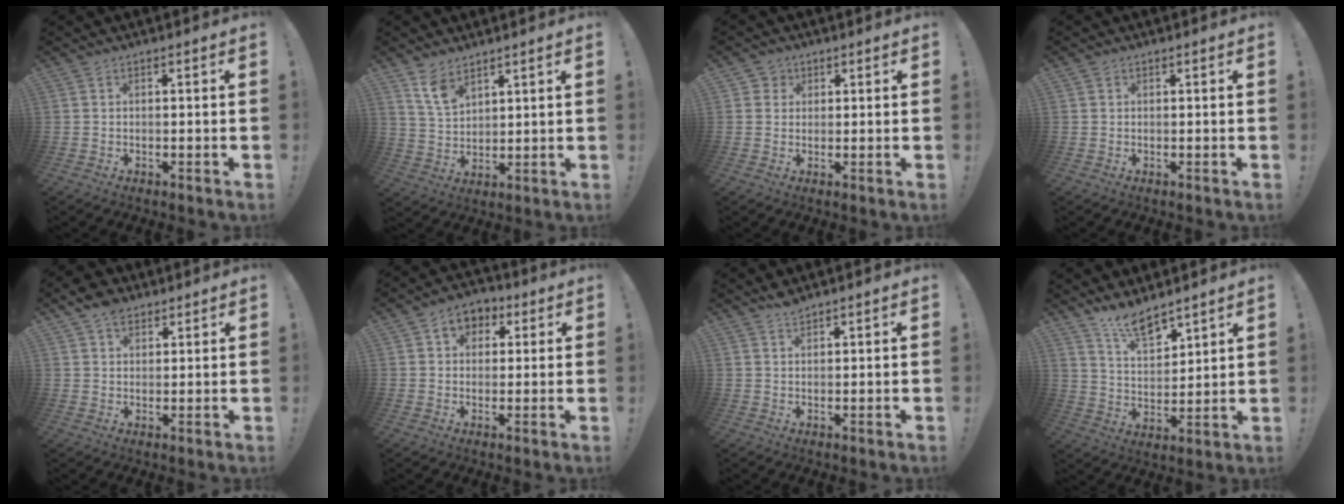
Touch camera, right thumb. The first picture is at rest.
{"total": 7.6, "force": [5.6, 3.9, 3.2], "torque": [-0.062, -0.030, 0.109]}
{"total": 3.1, "force": [1.2, 2.8, 0.5], "torque": [-0.001, -0.006, 0.021]}
{"total": 0.6, "force": [0.4, 0.5, 0.0], "torque": [0.007, -0.003, 0.006]}
{"total": 6.1, "force": [4.2, 3.8, 2.3], "torque": [-0.033, -0.018, 0.078]}
{"total": 6.6, "force": [2.2, 5.4, 3.0], "torque": [-0.033, -0.005, 0.041]}
{"total": 2.4, "force": [2.1, 0.7, 0.9], "torque": [-0.002, -0.015, 0.035]}
{"total": 9.8, "force": [8.2, 3.2, 4.3], "torque": [-0.075, -0.060, 0.154]}